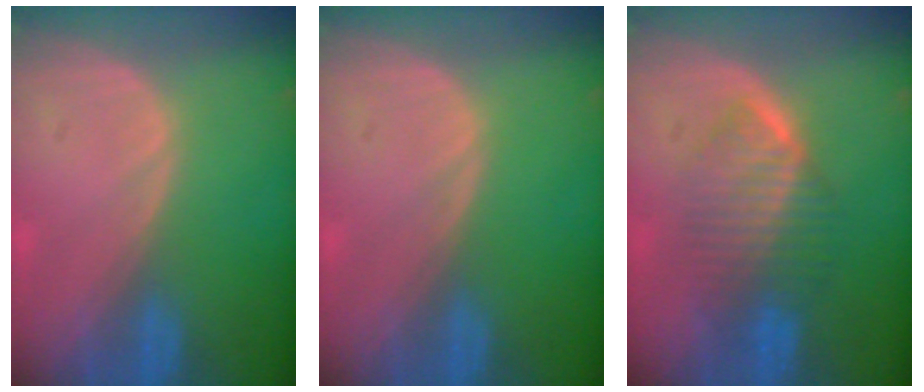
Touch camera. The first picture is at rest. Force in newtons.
{"total": 0.0}
{"total": 6.4, "press": 6.4, "slide": 0.9}